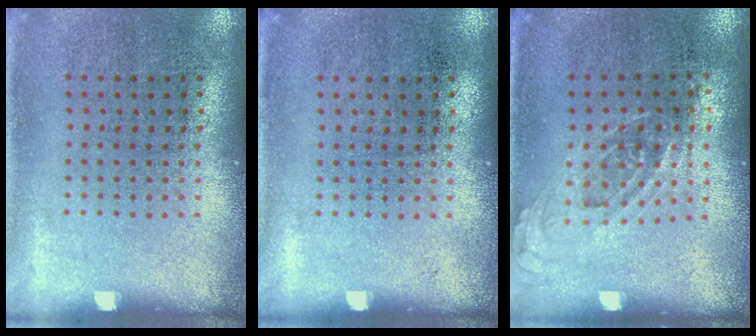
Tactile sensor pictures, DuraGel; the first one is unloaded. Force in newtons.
{"total": 0.0}
{"total": 0.7, "press": 0.7, "slide": 0.3}